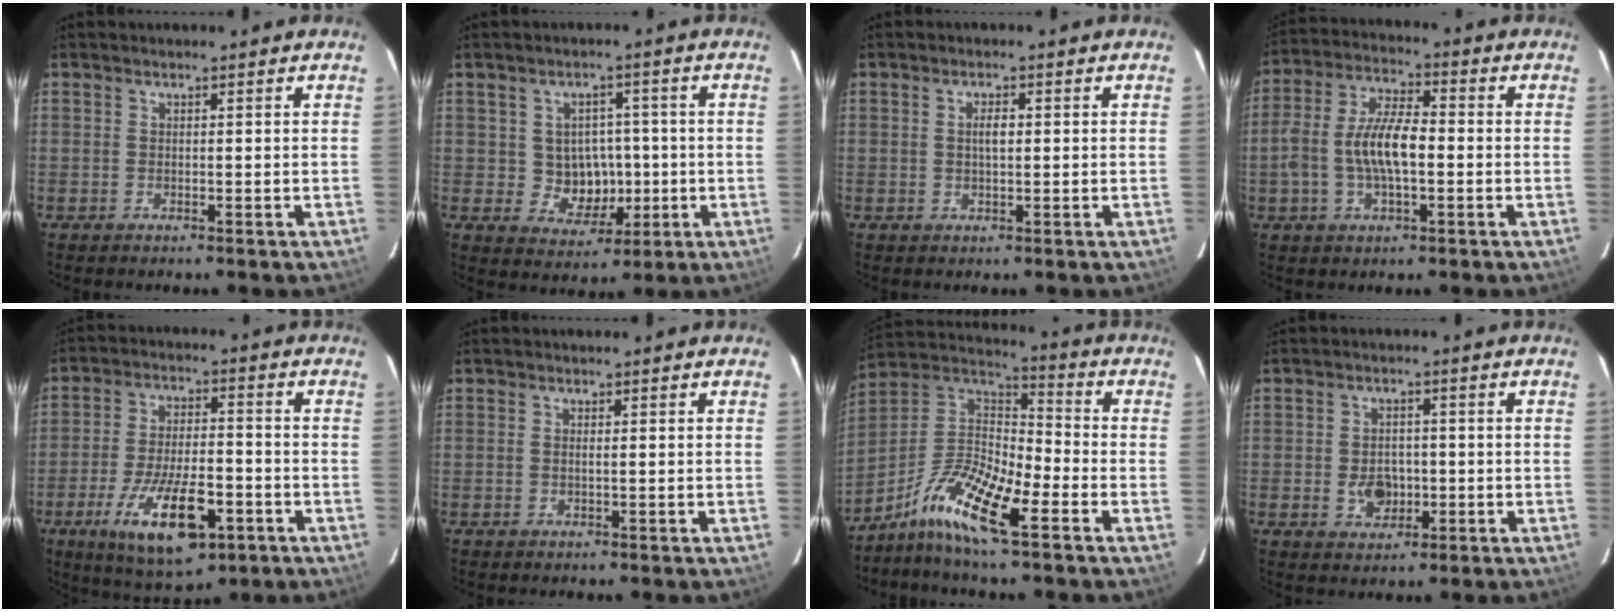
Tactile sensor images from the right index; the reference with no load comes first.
{"total": 6.1, "force": [-0.2, 5.6, 2.4], "torque": [-0.048, 0.011, 0.011]}
{"total": 2.2, "force": [0.2, 0.9, 2.0], "torque": [-0.037, 0.002, 0.003]}
{"total": 10.3, "force": [-1.7, 4.1, 9.3], "torque": [-0.190, 0.010, -0.031]}
{"total": 15.9, "force": [-7.3, 5.9, 12.9], "torque": [-0.252, -0.023, -0.115]}
{"total": 0.6, "force": [-0.1, 0.0, 0.6], "torque": [-0.010, 0.001, -0.004]}
{"total": 13.3, "force": [-8.0, 2.9, 10.2], "torque": [-0.215, -0.001, -0.165]}
{"total": 4.8, "force": [-1.1, 3.8, 2.8], "torque": [-0.051, 0.001, -0.011]}